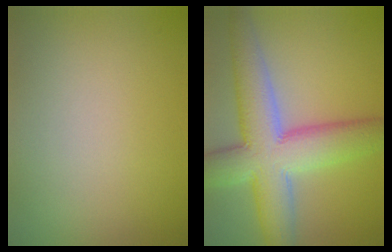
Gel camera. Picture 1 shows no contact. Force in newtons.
{"total": 9.9, "press": 9.9, "slide": 0.5}